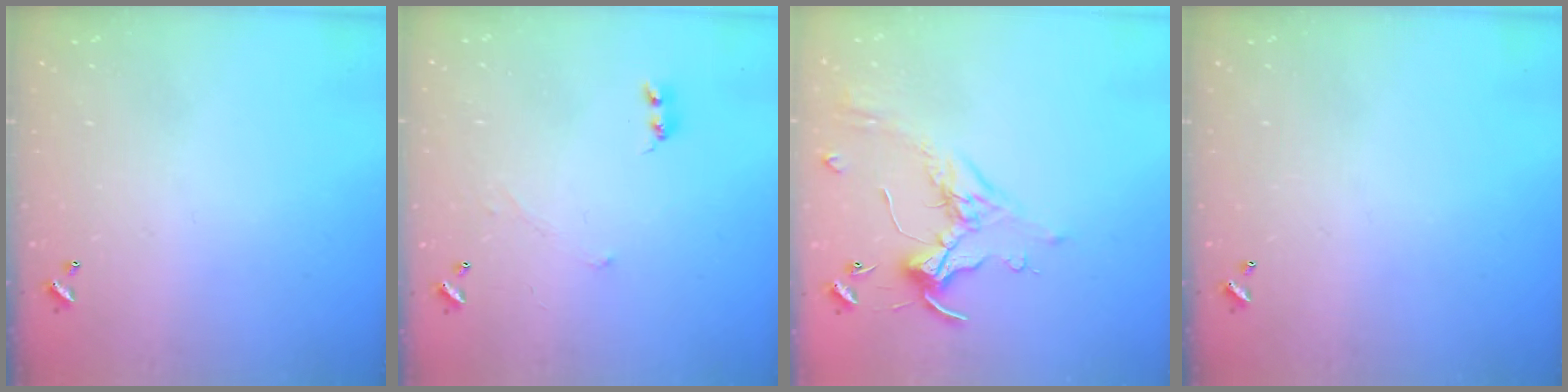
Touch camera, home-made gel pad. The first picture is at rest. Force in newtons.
{"total": 0.0}
{"total": 0.9, "press": 0.5, "slide": 0.7}
{"total": 0.0}